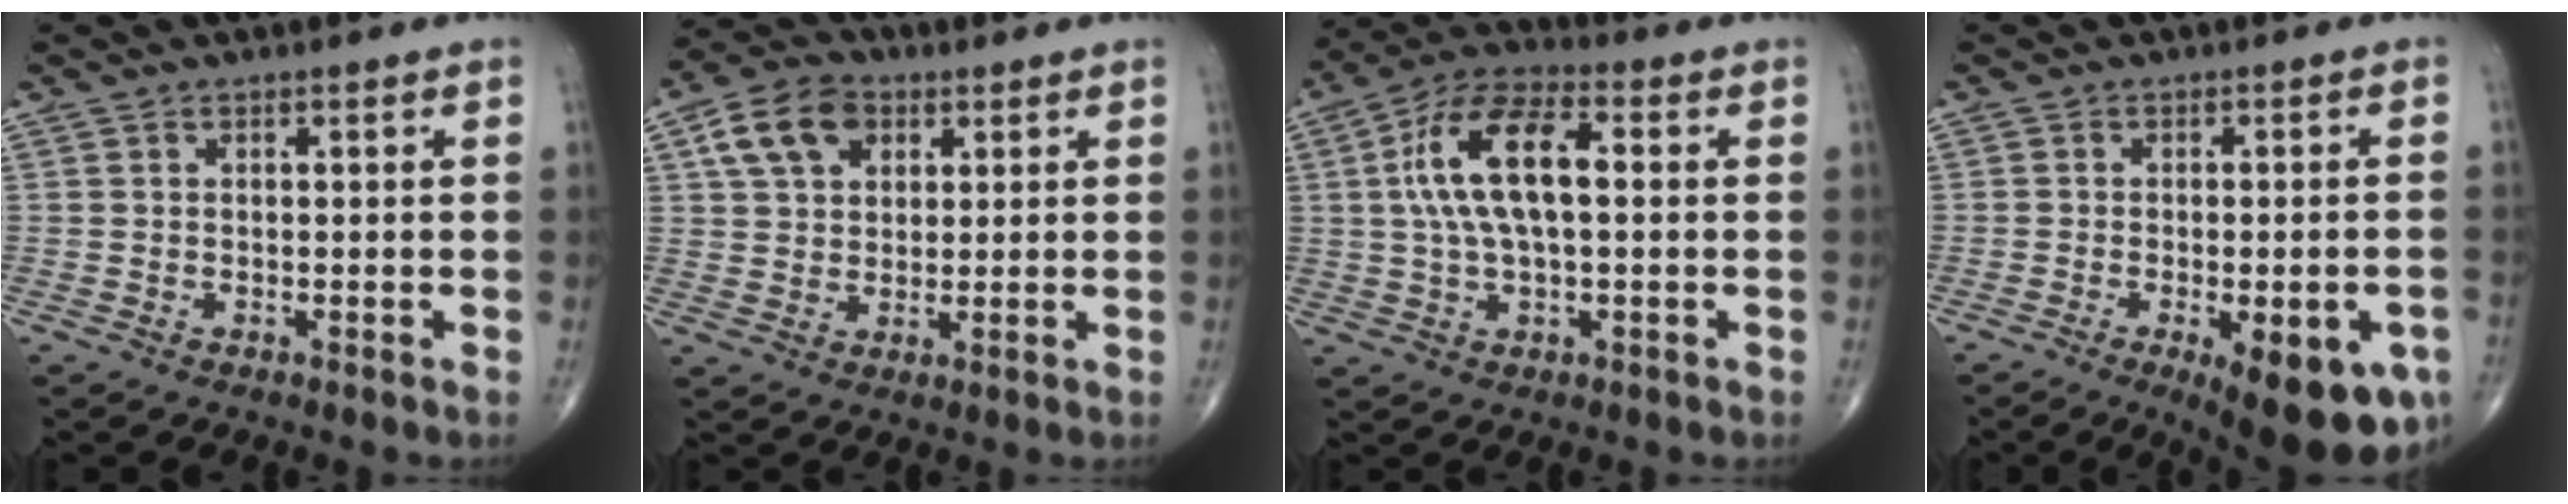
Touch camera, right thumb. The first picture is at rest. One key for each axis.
{"total": 10.0, "fx": 3.9, "fy": 7.1, "fz": 5.9, "tx": -0.086, "ty": 0.001, "tz": 0.064}
{"total": 14.2, "fx": 1.8, "fy": 6.5, "fz": 12.4, "tx": -0.240, "ty": 0.027, "tz": 0.029}
{"total": 15.6, "fx": -6.7, "fy": 5.7, "fz": 12.9, "tx": -0.129, "ty": 0.005, "tz": -0.077}